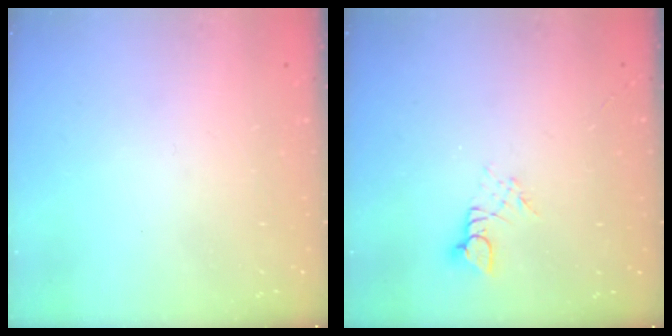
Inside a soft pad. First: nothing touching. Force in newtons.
{"total": 2.7, "press": 2.7, "slide": 0.3}